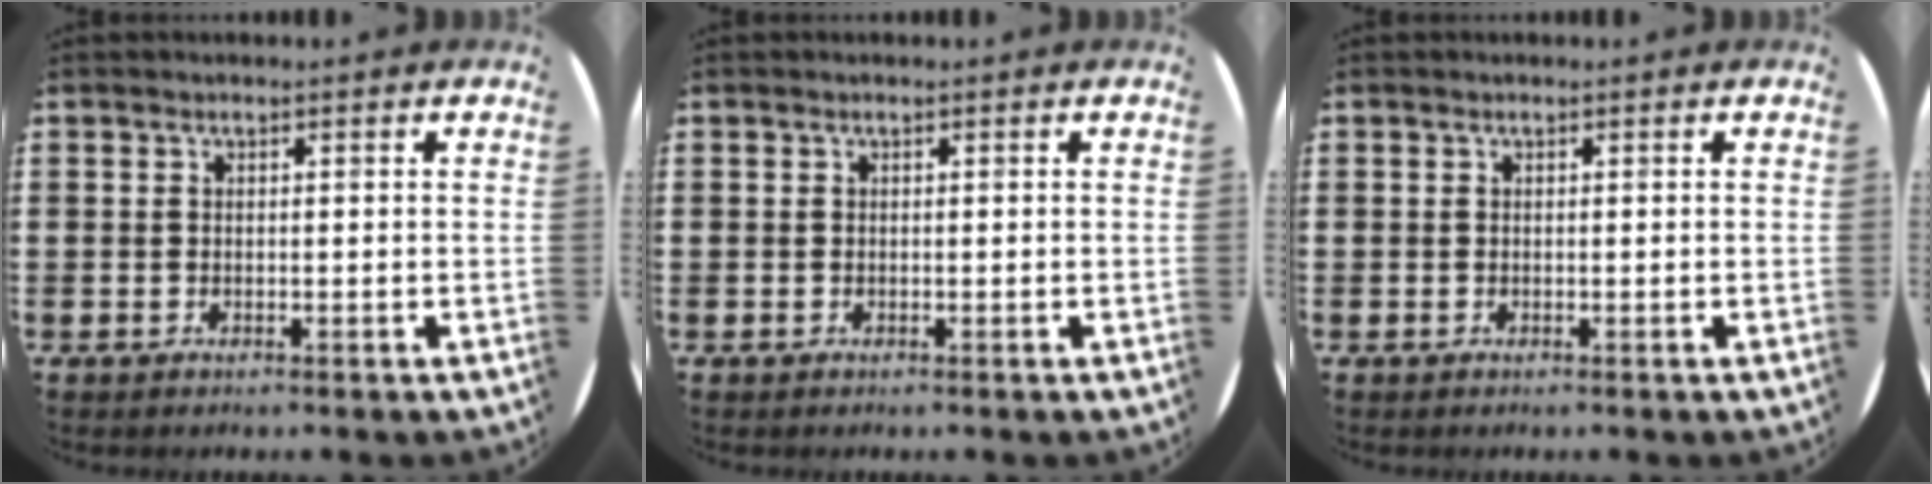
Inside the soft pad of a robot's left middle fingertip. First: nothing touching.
{"total": 0.0}
{"total": 0.0}